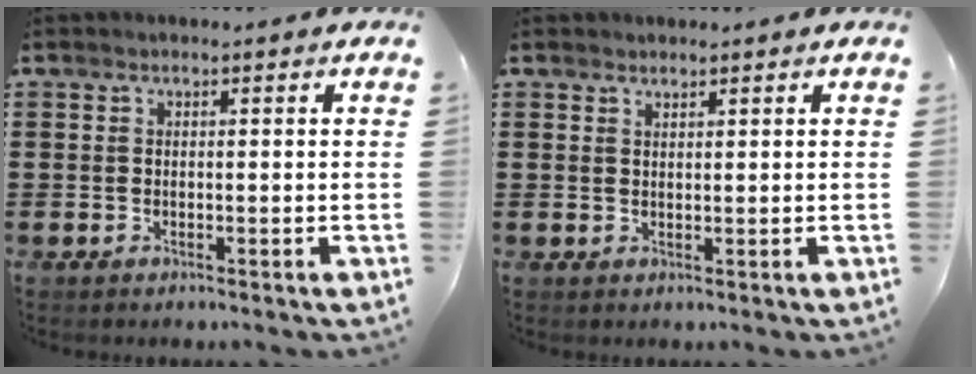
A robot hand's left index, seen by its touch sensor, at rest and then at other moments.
{"total": 1.2, "force": [1.2, 0.3, 0.1], "torque": [-0.004, 0.001, 0.022]}